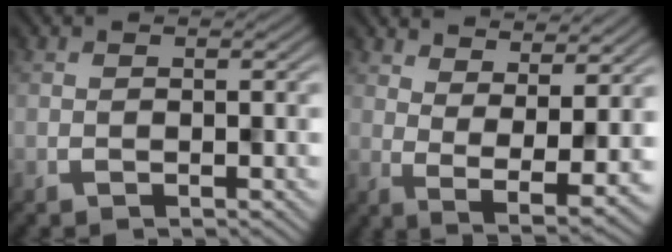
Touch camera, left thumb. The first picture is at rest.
{"total": 5.5, "force": [3.4, 1.2, 4.2], "torque": [-0.085, -0.008, 0.078]}